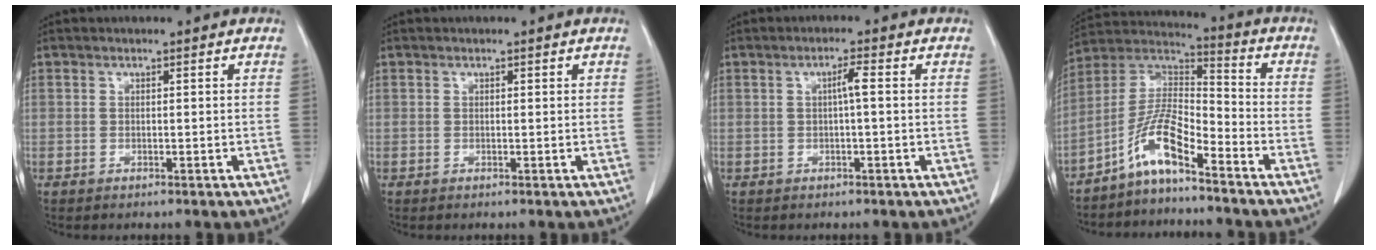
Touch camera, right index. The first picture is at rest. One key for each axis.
{"total": 0.0}
{"total": 2.0, "fx": 0.1, "fy": 0.0, "fz": 2.0, "tx": -0.034, "ty": 0.005, "tz": 0.002}
{"total": 8.9, "fx": -6.0, "fy": 1.8, "fz": 6.3, "tx": -0.129, "ty": 0.023, "tz": -0.118}